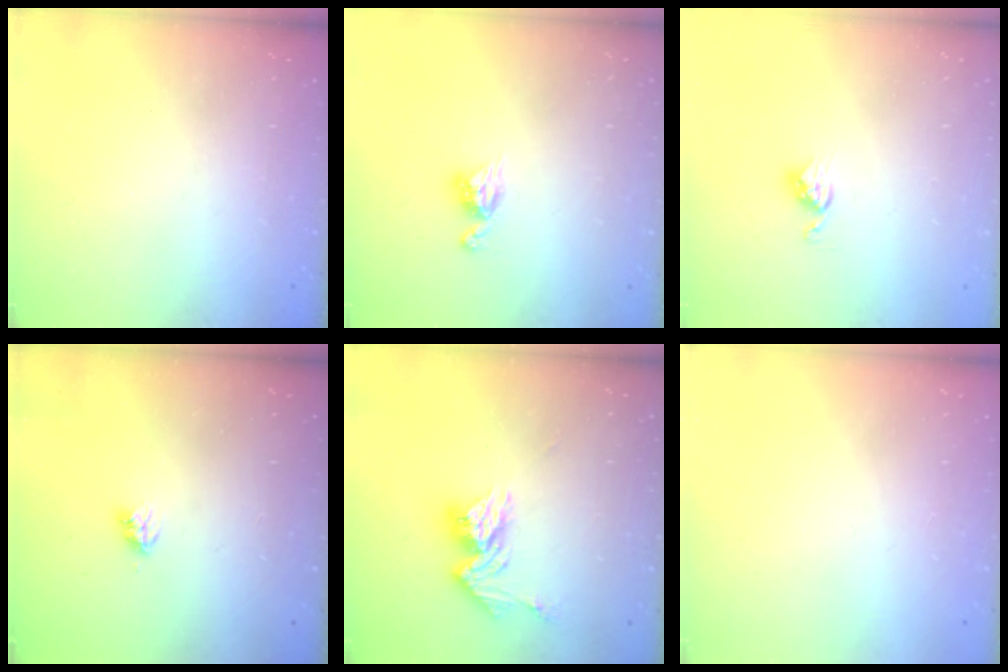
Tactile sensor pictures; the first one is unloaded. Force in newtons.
{"total": 7.9, "press": 7.9, "slide": 0.6}
{"total": 3.5, "press": 3.5, "slide": 0.5}
{"total": 3.5, "press": 3.5, "slide": 0.4}
{"total": 11.2, "press": 11.2, "slide": 0.9}
{"total": 0.0}